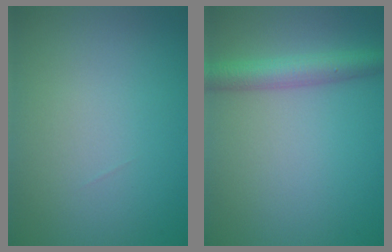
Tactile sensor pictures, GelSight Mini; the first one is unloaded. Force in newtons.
{"total": 3.7, "press": 3.7, "slide": 0.1}